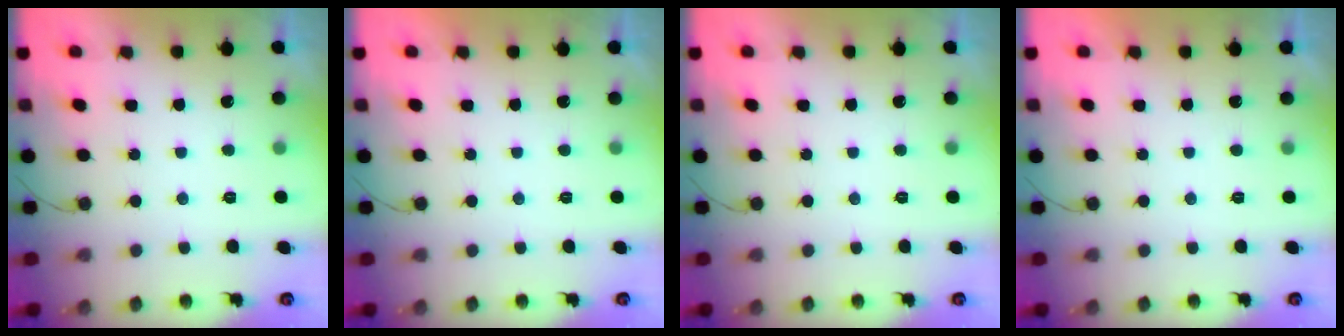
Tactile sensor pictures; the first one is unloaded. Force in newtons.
{"total": 1.9, "press": 1.9, "slide": 0.0}
{"total": 0.0}
{"total": 1.7, "press": 1.7, "slide": 0.1}